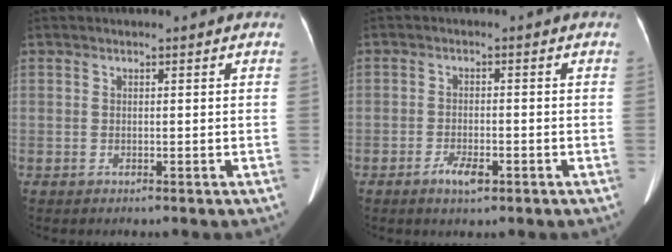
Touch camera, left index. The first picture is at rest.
{"total": 2.9, "force": [-1.7, 1.0, 2.1], "torque": [-0.043, 0.000, -0.030]}